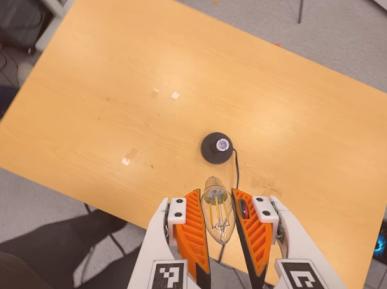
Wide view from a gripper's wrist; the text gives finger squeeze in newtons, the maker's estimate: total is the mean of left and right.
{"total": 11.8, "left": 12.1, "right": 11.5}